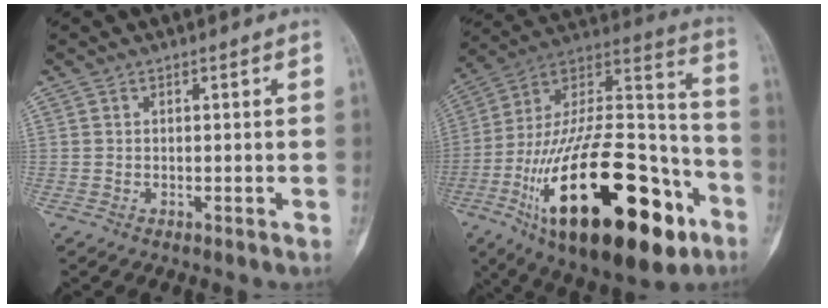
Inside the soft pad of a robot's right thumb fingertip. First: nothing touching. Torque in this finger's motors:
{"motor_torque": [1.92, 2.35, 2.49, -0.28, 0.31]}